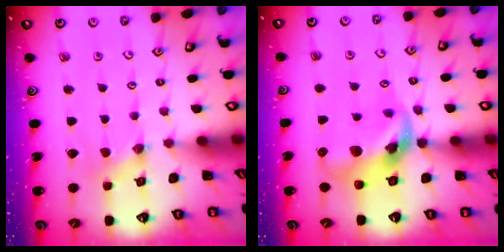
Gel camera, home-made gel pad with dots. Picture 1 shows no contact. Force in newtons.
{"total": 13.1, "press": 13.0, "slide": 1.8}